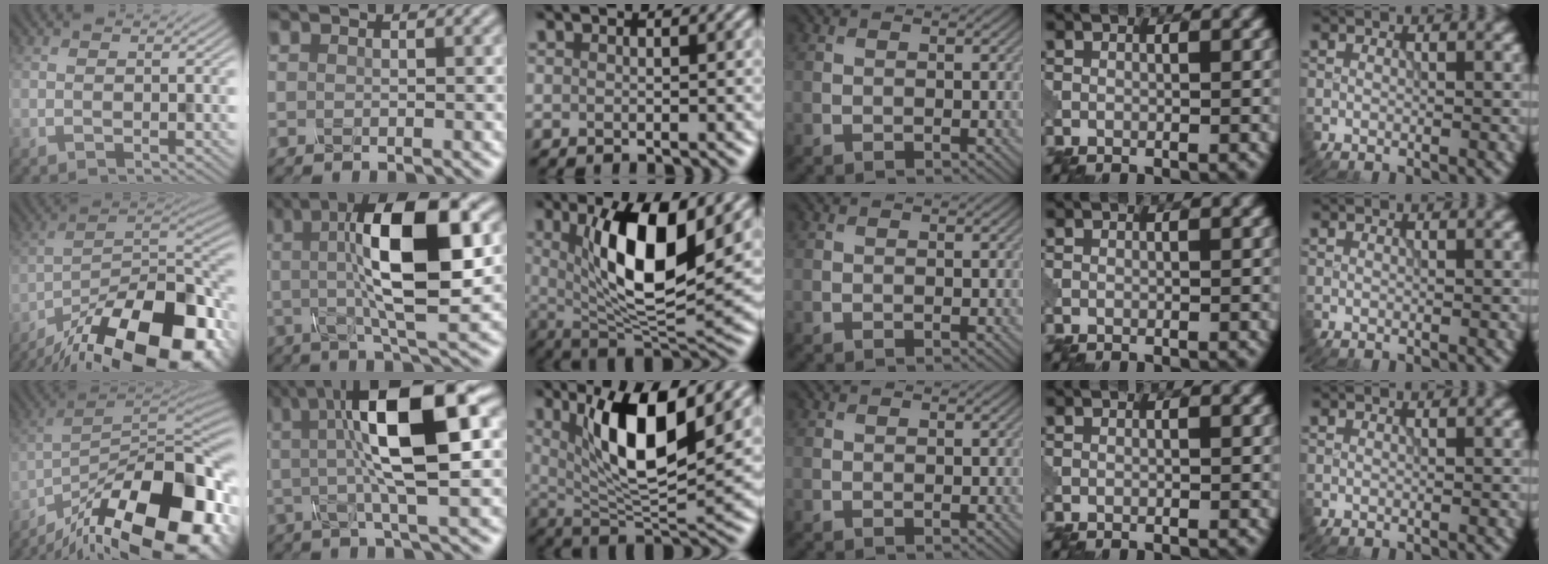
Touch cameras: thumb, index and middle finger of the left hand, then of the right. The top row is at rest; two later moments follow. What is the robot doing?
{"motion": "assemble", "object": "glue stick"}